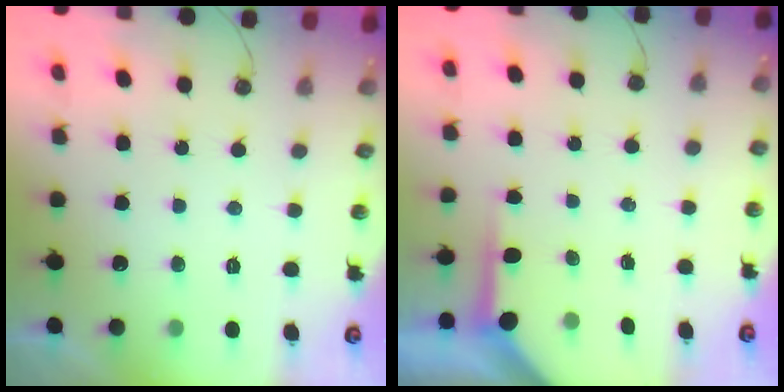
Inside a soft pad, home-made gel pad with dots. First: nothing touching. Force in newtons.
{"total": 3.8, "press": 3.7, "slide": 0.5}